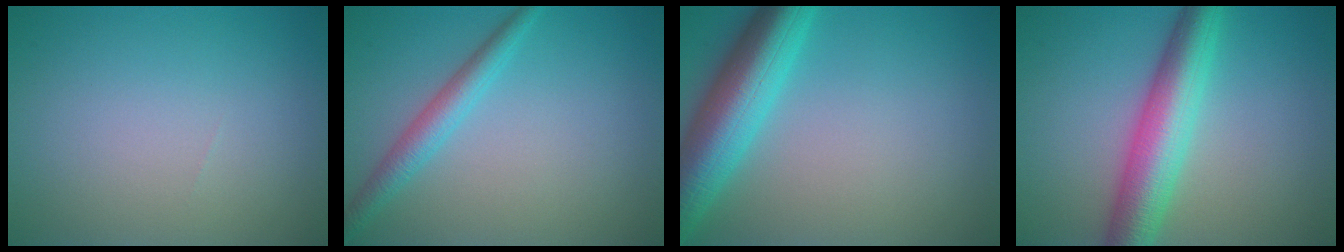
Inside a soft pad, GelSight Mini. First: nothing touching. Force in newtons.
{"total": 2.7, "press": 2.7, "slide": 0.1}
{"total": 8.0, "press": 8.0, "slide": 0.3}
{"total": 6.8, "press": 6.8, "slide": 0.0}